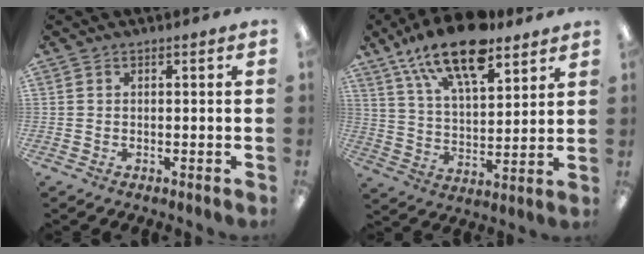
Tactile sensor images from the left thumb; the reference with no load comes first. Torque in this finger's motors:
{"motor_torque": [0.43, 0.54, 1.67, -1.11, 0.35]}